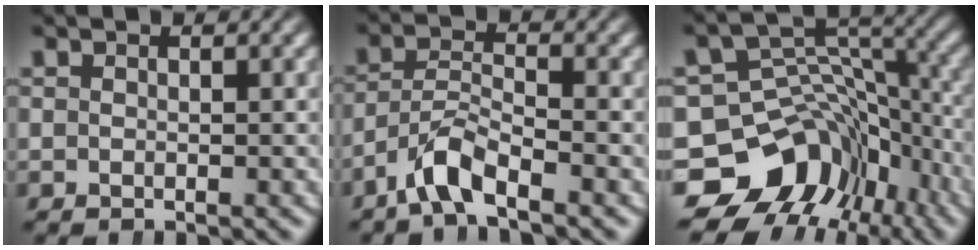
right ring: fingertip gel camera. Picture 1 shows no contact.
{"total": 4.0, "force": [-2.4, 2.0, 2.5], "torque": [-0.052, -0.013, -0.040]}
{"total": 15.9, "force": [-5.7, 12.5, 7.9], "torque": [-0.136, -0.052, -0.082]}